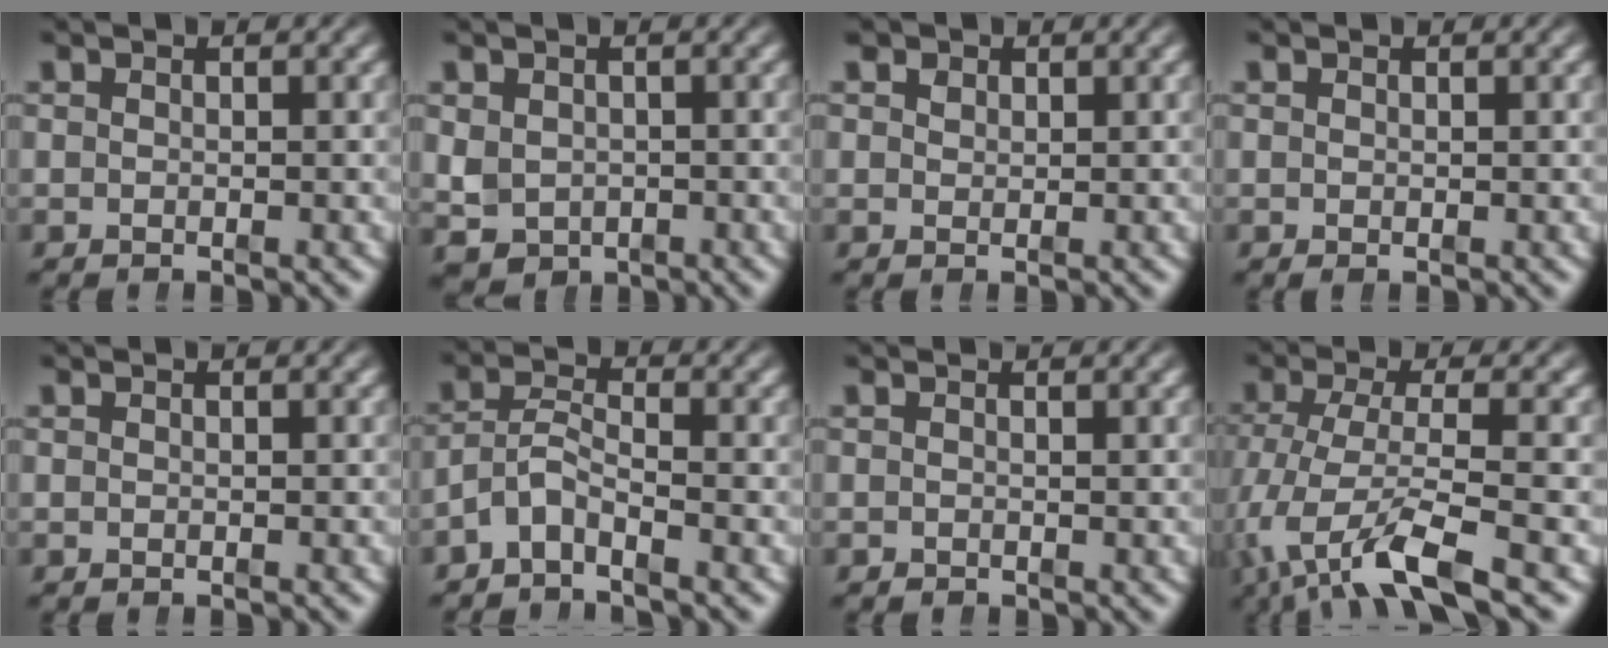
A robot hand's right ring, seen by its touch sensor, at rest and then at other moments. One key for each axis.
{"total": 4.7, "fx": -1.0, "fy": 4.1, "fz": 2.1, "tx": -0.054, "ty": -0.038, "tz": 0.002}
{"total": 0.8, "fx": 0.7, "fy": 0.4, "fz": 0.2, "tx": -0.002, "ty": -0.005, "tz": 0.019}
{"total": 0.0}
{"total": 0.0}
{"total": 4.8, "fx": -2.5, "fy": 3.6, "fz": 2.1, "tx": -0.052, "ty": -0.019, "tz": -0.048}
{"total": 0.0}
{"total": 7.8, "fx": -2.5, "fy": 4.1, "fz": 6.2, "tx": -0.143, "ty": -0.039, "tz": -0.024}